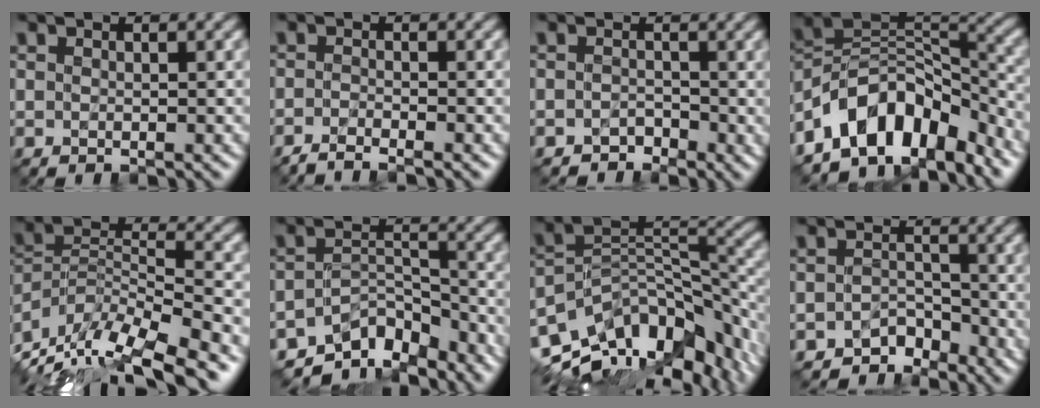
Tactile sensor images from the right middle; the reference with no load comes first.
{"total": 2.1, "force": [-1.8, 0.2, 0.9], "torque": [-0.008, -0.010, -0.044]}
{"total": 1.3, "force": [-1.1, 0.6, 0.0], "torque": [0.002, 0.000, -0.020]}
{"total": 9.9, "force": [-6.8, 5.3, 4.8], "torque": [-0.068, 0.014, -0.133]}
{"total": 13.8, "force": [-11.1, 4.0, 7.1], "torque": [-0.127, 0.009, -0.175]}
{"total": 7.6, "force": [-6.5, 2.9, 2.8], "torque": [-0.034, -0.017, -0.104]}
{"total": 14.3, "force": [-8.5, 7.1, 9.0], "torque": [-0.190, -0.005, -0.131]}
{"total": 2.5, "force": [-2.2, 1.1, -0.1], "torque": [0.014, 0.003, -0.037]}